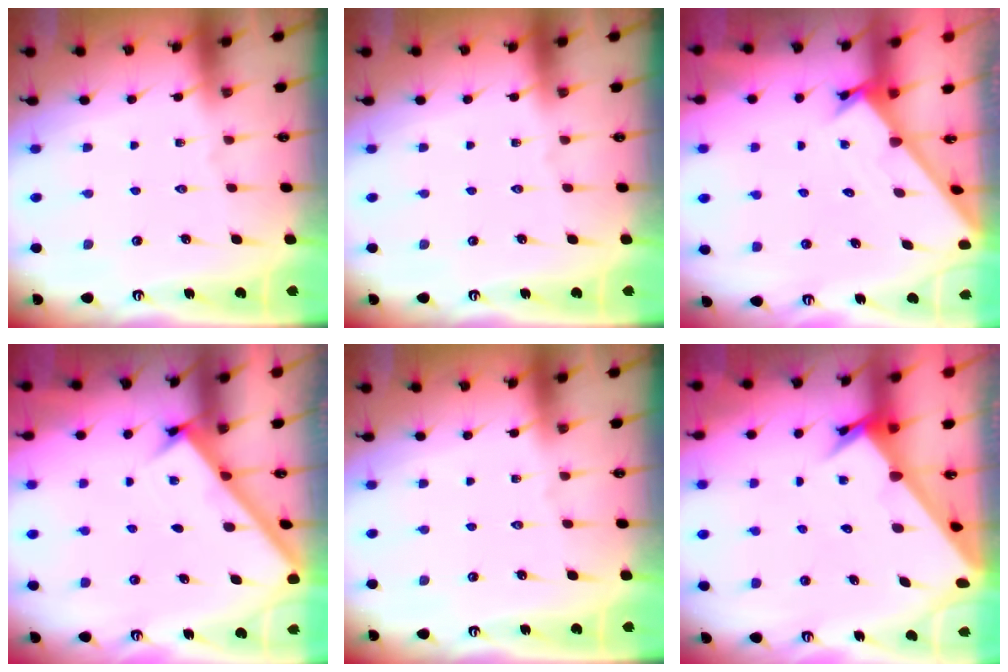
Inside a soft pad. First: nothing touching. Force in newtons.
{"total": 0.0}
{"total": 1.8, "press": 1.8, "slide": 0.1}
{"total": 2.9, "press": 2.8, "slide": 0.3}
{"total": 0.0}
{"total": 3.4, "press": 3.4, "slide": 0.3}